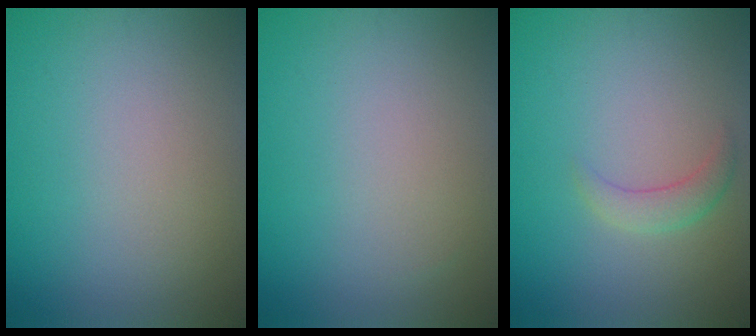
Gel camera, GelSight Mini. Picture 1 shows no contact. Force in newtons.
{"total": 0.0}
{"total": 1.7, "press": 1.7, "slide": 0.0}